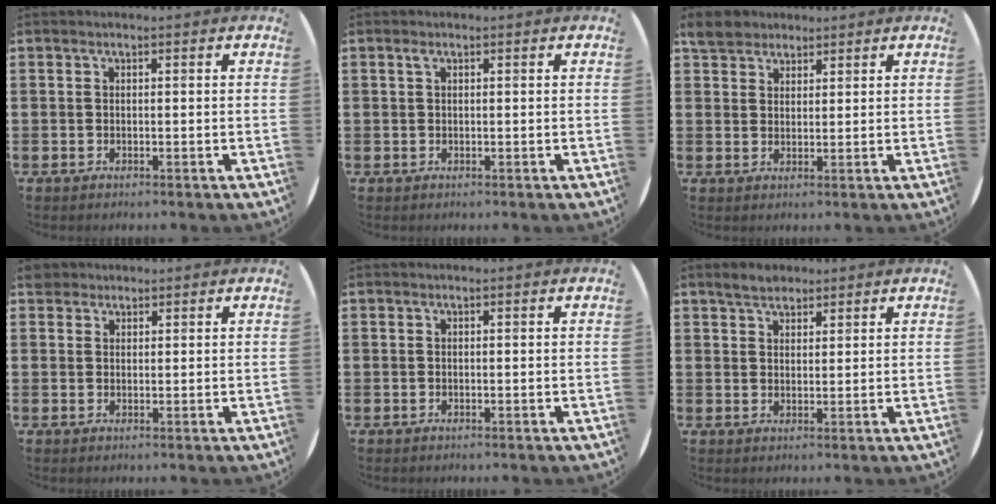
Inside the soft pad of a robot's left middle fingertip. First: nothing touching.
{"total": 0.7, "force": [0.4, 0.2, 0.6], "torque": [-0.013, 0.001, 0.007]}
{"total": 3.9, "force": [3.3, 1.9, 0.6], "torque": [-0.015, 0.001, 0.063]}
{"total": 1.9, "force": [1.6, 0.9, 0.1], "torque": [0.001, 0.001, 0.032]}
{"total": 0.0}
{"total": 3.0, "force": [2.6, 1.3, 0.8], "torque": [-0.013, 0.001, 0.049]}